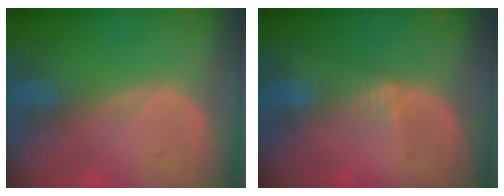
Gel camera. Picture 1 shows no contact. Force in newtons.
{"total": 2.3, "press": 2.1, "slide": 1.0}